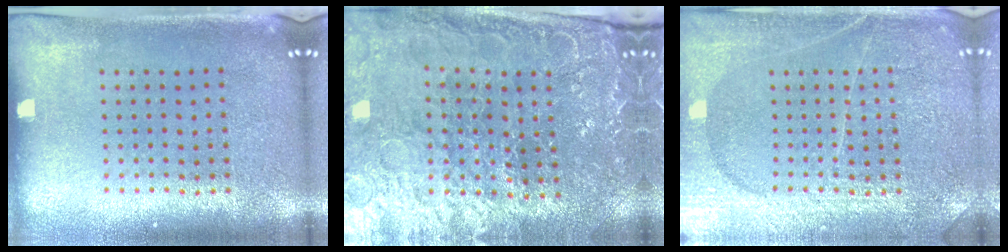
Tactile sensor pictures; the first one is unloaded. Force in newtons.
{"total": 3.6, "press": 3.6, "slide": 0.4}
{"total": 3.6, "press": 3.6, "slide": 0.5}